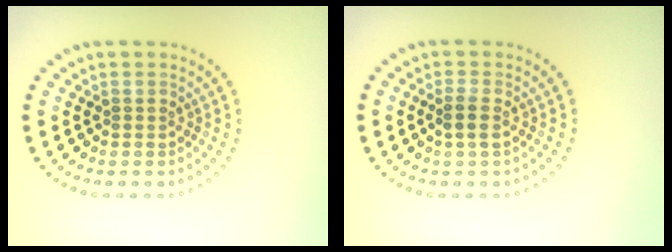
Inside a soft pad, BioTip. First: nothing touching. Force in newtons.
{"total": 1.4, "press": 1.3, "slide": 0.7}